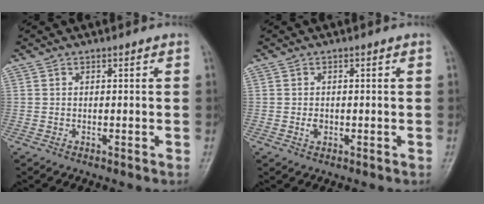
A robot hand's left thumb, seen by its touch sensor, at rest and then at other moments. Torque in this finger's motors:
{"motor_torque": [0.07, 0.07, 0.16, 0.12, 0.00]}